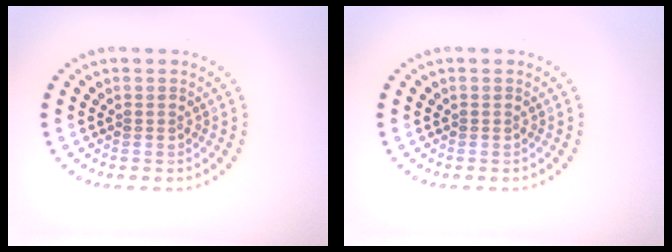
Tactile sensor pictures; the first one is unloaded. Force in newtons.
{"total": 0.0}